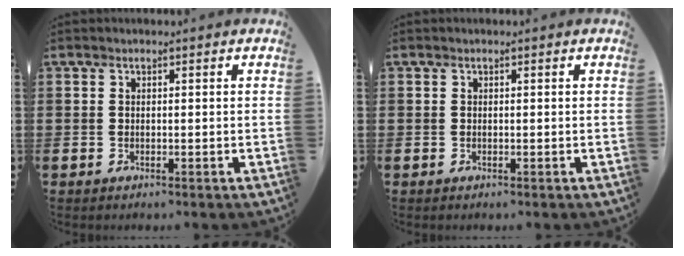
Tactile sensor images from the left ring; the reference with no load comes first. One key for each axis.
{"total": 0.0}